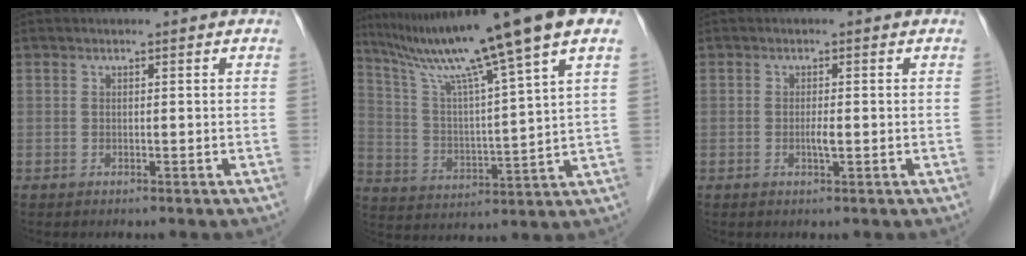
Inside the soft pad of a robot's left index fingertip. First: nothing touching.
{"total": 19.4, "force": [13.5, -1.4, 13.9], "torque": [-0.226, 0.015, 0.214]}
{"total": 1.4, "force": [-0.3, 0.1, 1.4], "torque": [-0.028, -0.001, -0.005]}